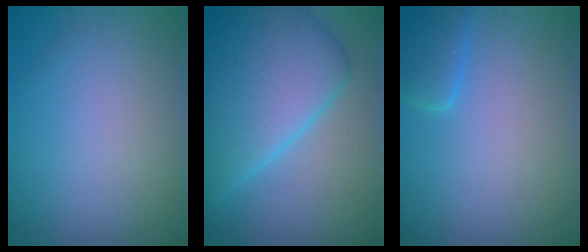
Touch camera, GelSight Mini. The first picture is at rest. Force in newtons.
{"total": 10.9, "press": 10.9, "slide": 0.2}
{"total": 2.6, "press": 2.6, "slide": 0.3}